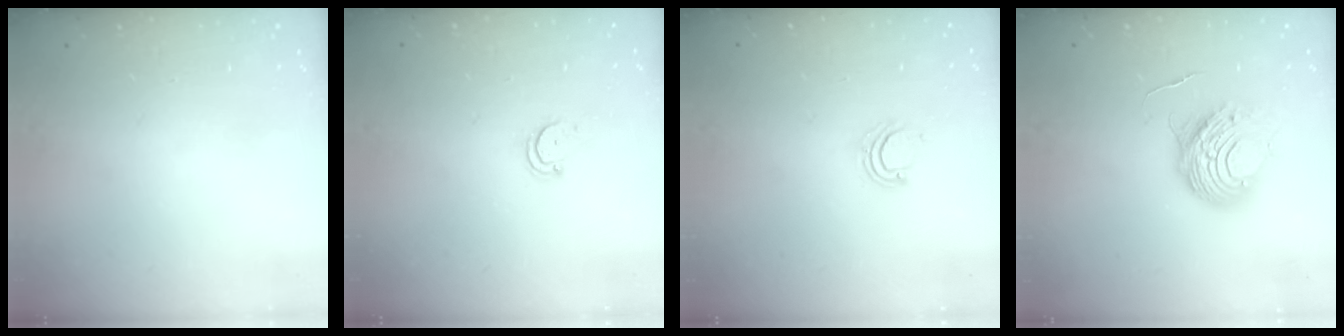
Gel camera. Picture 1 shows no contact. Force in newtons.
{"total": 3.0, "press": 3.0, "slide": 0.2}
{"total": 2.2, "press": 2.2, "slide": 0.1}
{"total": 11.1, "press": 11.1, "slide": 0.9}